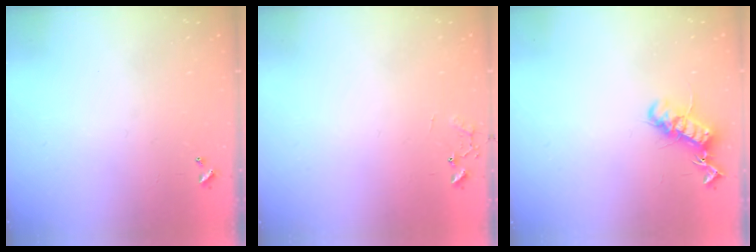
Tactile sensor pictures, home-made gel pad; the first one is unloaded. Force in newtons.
{"total": 7.4, "press": 7.4, "slide": 0.6}
{"total": 13.3, "press": 13.3, "slide": 0.9}